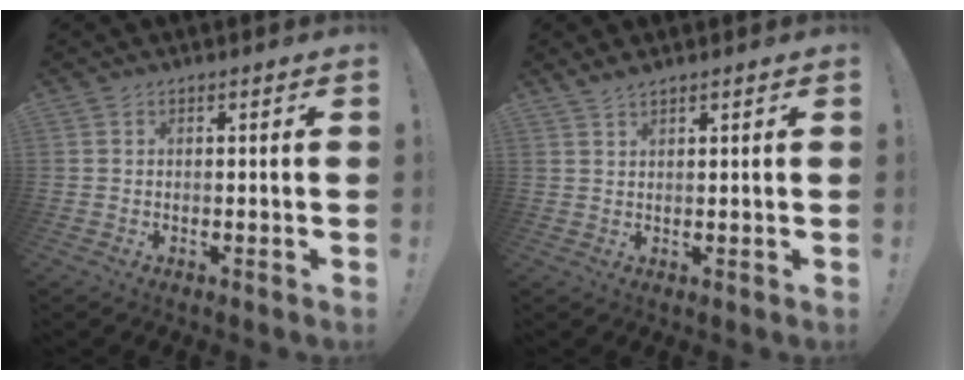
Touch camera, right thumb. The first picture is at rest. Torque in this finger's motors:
{"motor_torque": [-0.97, 2.94, 0.38, 0.57, 0.09]}